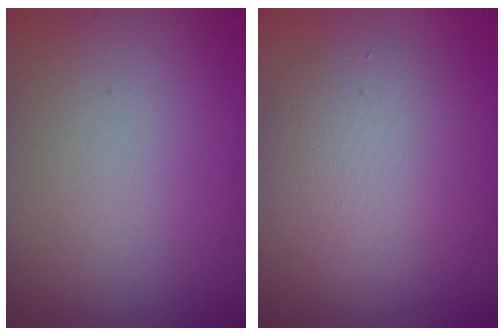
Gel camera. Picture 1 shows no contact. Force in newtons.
{"total": 2.5, "press": 2.5, "slide": 0.4}